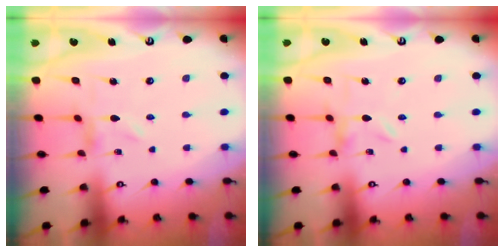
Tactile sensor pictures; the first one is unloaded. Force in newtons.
{"total": 0.0}